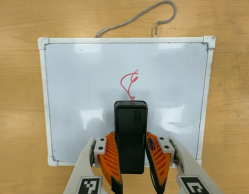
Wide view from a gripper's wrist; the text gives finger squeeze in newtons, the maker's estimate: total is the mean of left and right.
{"total": 8.1, "left": 6.1, "right": 10.0}